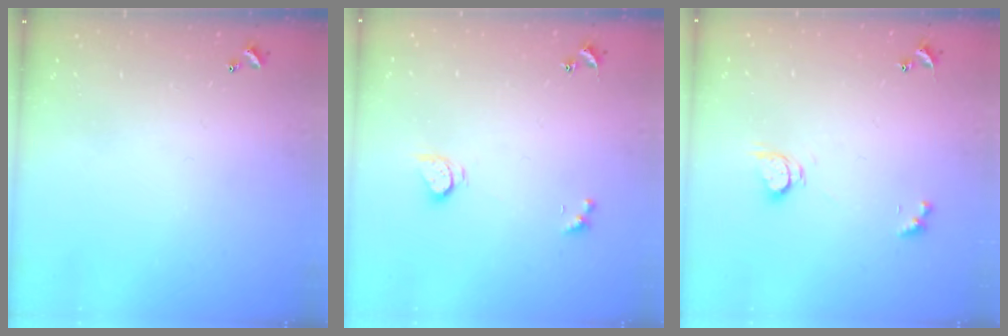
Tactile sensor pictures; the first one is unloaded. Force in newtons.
{"total": 2.5, "press": 2.5, "slide": 0.5}
{"total": 2.5, "press": 2.5, "slide": 0.4}